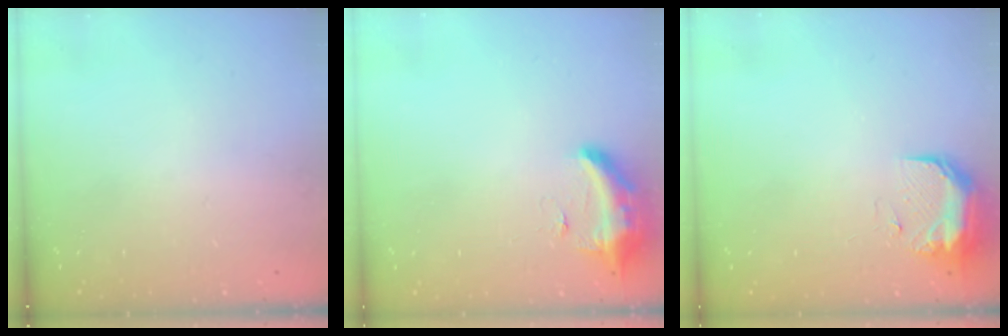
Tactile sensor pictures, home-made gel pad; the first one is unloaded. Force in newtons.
{"total": 12.6, "press": 10.6, "slide": 6.9}
{"total": 8.8, "press": 8.7, "slide": 1.2}